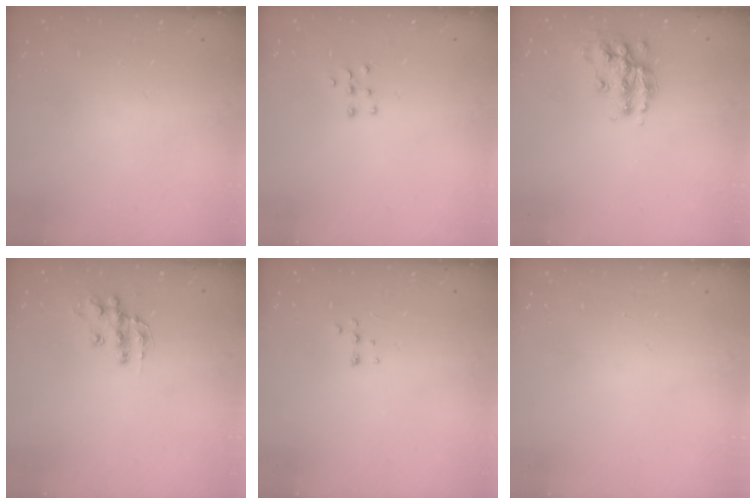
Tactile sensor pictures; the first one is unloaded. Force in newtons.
{"total": 5.3, "press": 5.2, "slide": 0.4}
{"total": 13.7, "press": 13.7, "slide": 0.9}
{"total": 10.6, "press": 10.6, "slide": 0.6}
{"total": 3.4, "press": 3.3, "slide": 0.6}
{"total": 0.0}